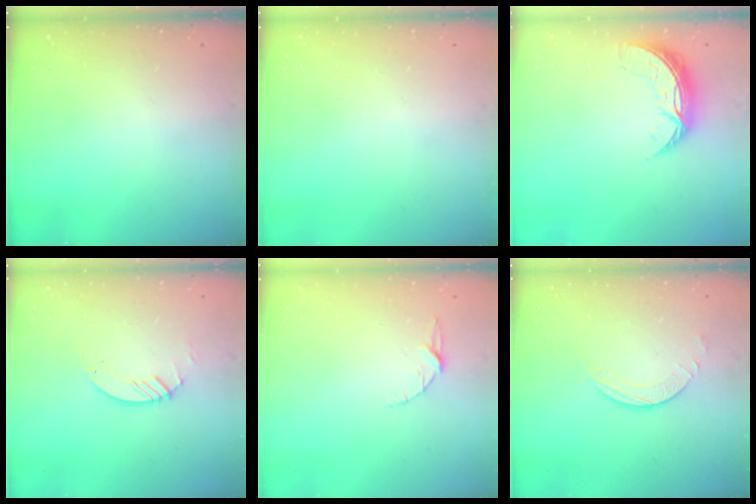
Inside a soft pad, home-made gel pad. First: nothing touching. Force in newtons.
{"total": 0.0}
{"total": 7.3, "press": 7.3, "slide": 0.6}
{"total": 3.3, "press": 3.3, "slide": 0.1}
{"total": 3.4, "press": 3.3, "slide": 0.4}
{"total": 2.5, "press": 2.5, "slide": 0.2}